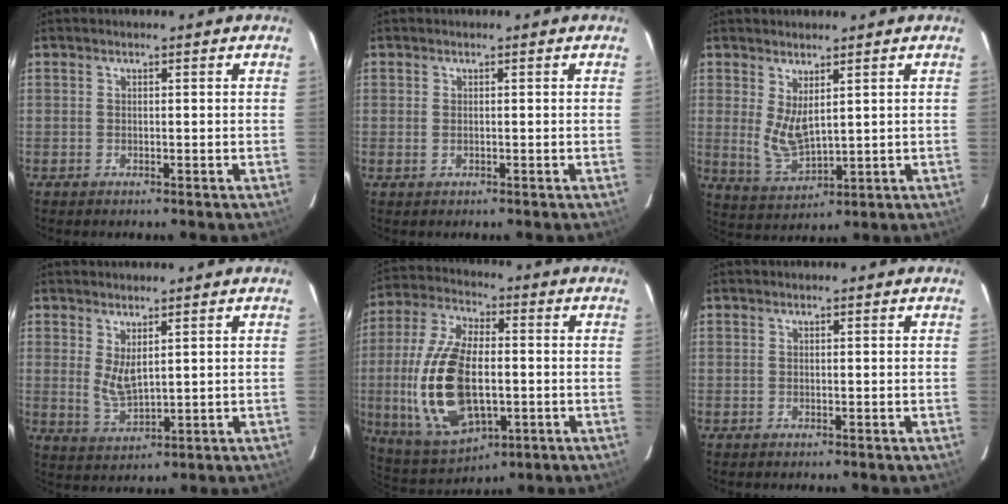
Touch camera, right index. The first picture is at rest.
{"total": 0.7, "force": [-0.1, 0.4, 0.6], "torque": [-0.014, -0.001, -0.001]}
{"total": 6.0, "force": [2.0, 2.4, 5.2], "torque": [-0.097, -0.019, 0.050]}
{"total": 4.5, "force": [1.6, 1.6, 3.8], "torque": [-0.070, -0.013, 0.037]}
{"total": 20.1, "force": [-2.5, 10.1, 17.1], "torque": [-0.371, -0.006, -0.032]}
{"total": 0.0}